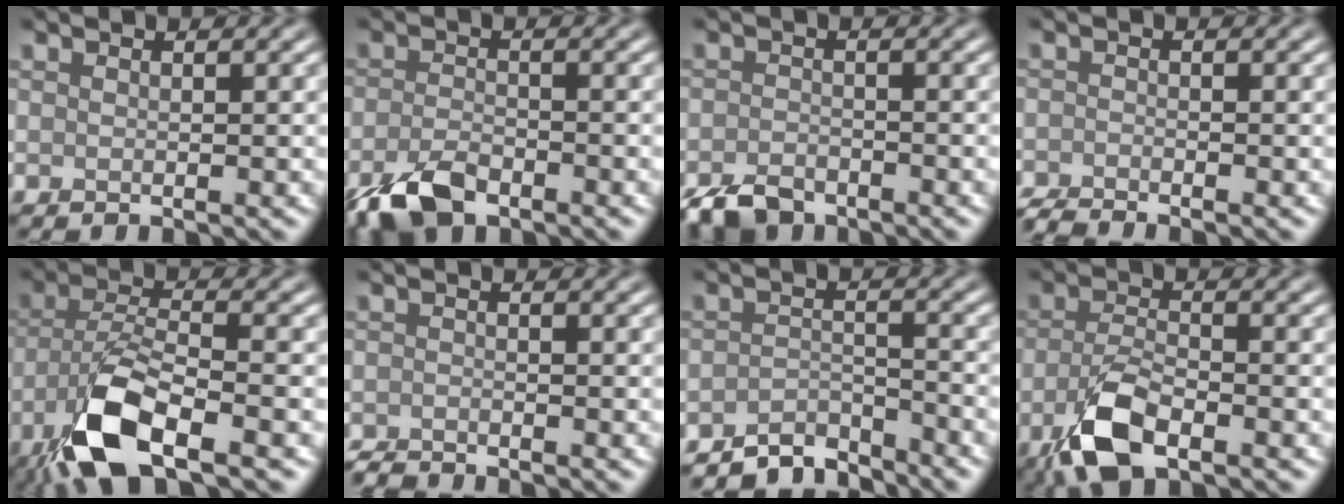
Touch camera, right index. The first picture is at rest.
{"total": 4.5, "force": [-3.1, 1.8, 2.8], "torque": [-0.055, -0.005, -0.066]}
{"total": 3.3, "force": [-2.7, 1.5, 1.3], "torque": [-0.021, -0.003, -0.056]}
{"total": 2.1, "force": [-2.0, 0.1, 0.6], "torque": [-0.013, -0.009, -0.045]}
{"total": 8.9, "force": [-4.9, 2.9, 6.8], "torque": [-0.136, -0.003, -0.102]}
{"total": 1.7, "force": [-1.7, 0.1, 0.2], "torque": [-0.003, -0.005, -0.038]}
{"total": 3.7, "force": [-3.6, 0.6, 0.8], "torque": [-0.009, 0.007, -0.070]}
{"total": 5.6, "force": [-2.8, 2.4, 4.2], "torque": [-0.096, -0.010, -0.061]}